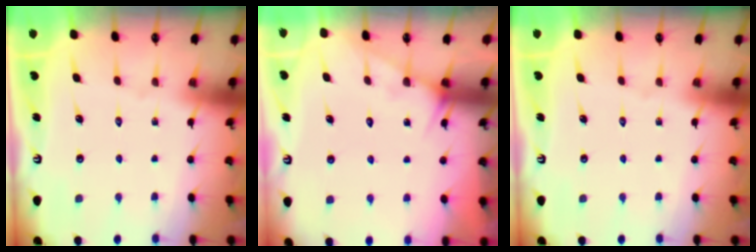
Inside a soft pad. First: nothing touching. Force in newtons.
{"total": 6.7, "press": 6.7, "slide": 0.5}
{"total": 0.0}